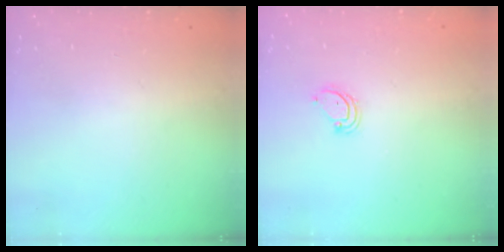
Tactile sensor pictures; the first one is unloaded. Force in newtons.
{"total": 3.3, "press": 3.3, "slide": 0.4}